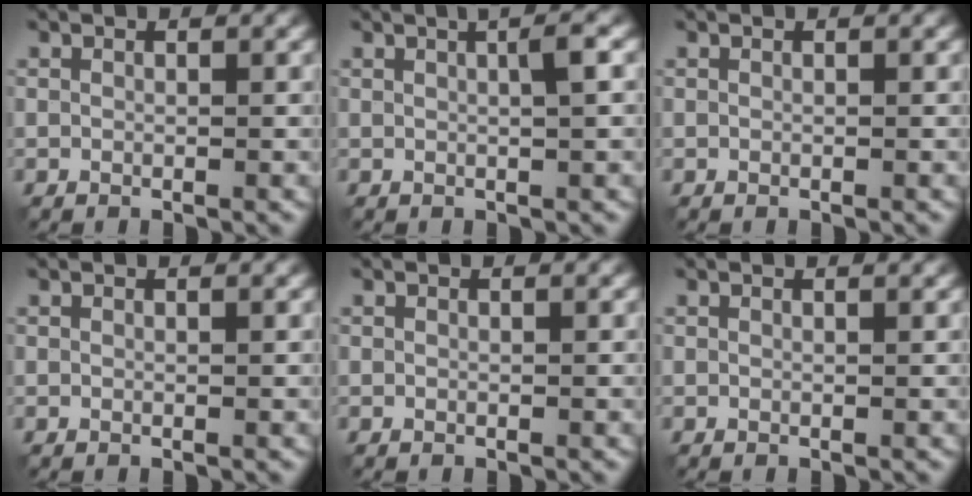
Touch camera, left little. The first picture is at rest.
{"total": 2.8, "force": [0.8, 0.7, 2.6], "torque": [-0.021, 0.005, 0.004]}
{"total": 0.0}
{"total": 0.6, "force": [0.4, 0.1, 0.3], "torque": [0.000, 0.004, 0.006]}
{"total": 0.0}
{"total": 1.0, "force": [0.8, 0.3, 0.5], "torque": [-0.003, 0.002, 0.007]}